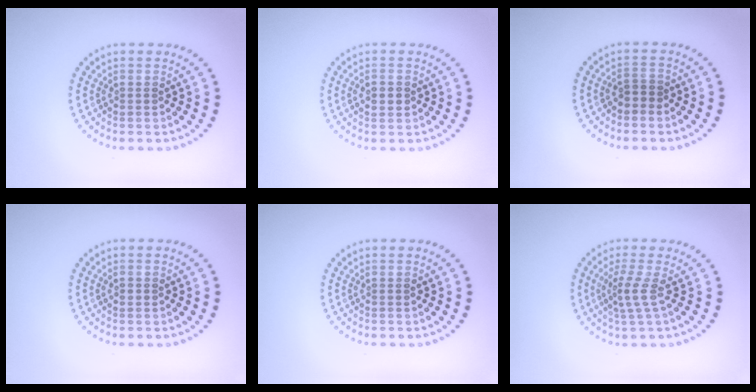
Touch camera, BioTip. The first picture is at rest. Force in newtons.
{"total": 1.3, "press": 1.3, "slide": 0.0}
{"total": 1.1, "press": 1.0, "slide": 0.5}
{"total": 0.8, "press": 0.8, "slide": 0.2}
{"total": 0.0}
{"total": 2.1, "press": 1.5, "slide": 1.6}